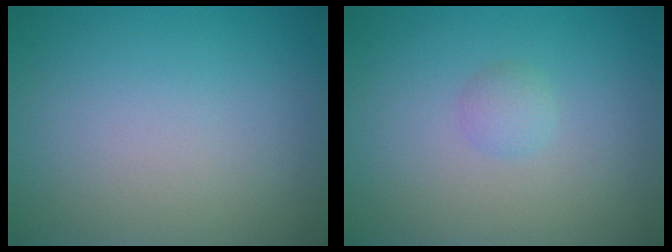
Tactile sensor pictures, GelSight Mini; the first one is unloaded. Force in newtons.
{"total": 1.0, "press": 1.0, "slide": 0.1}